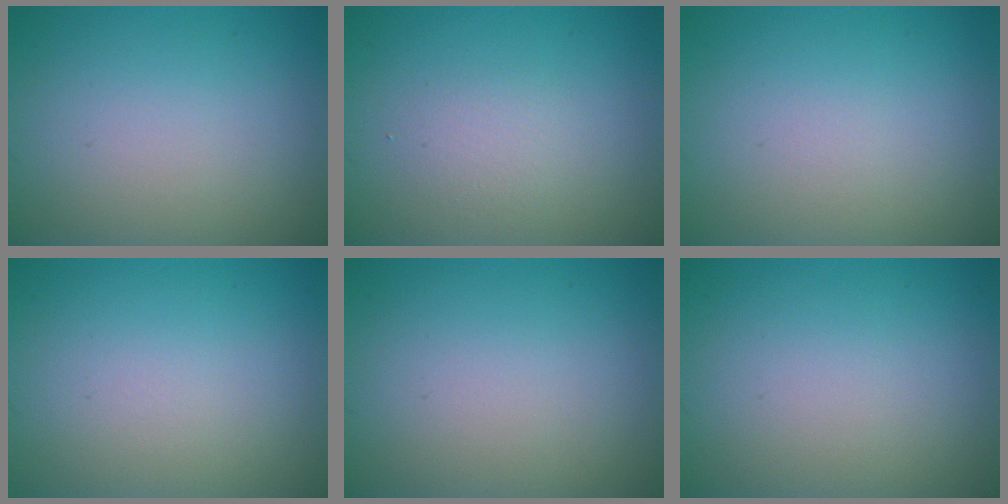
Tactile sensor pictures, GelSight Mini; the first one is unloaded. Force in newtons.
{"total": 1.4, "press": 1.4, "slide": 0.1}
{"total": 0.0}
{"total": 0.0}
{"total": 0.0}
{"total": 0.0}